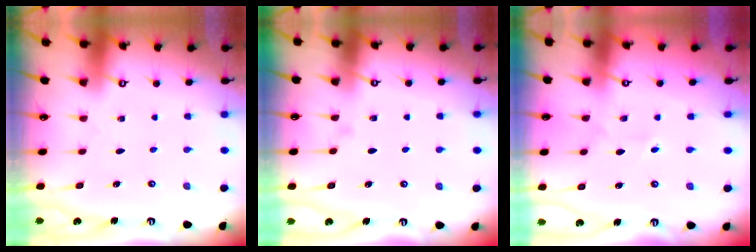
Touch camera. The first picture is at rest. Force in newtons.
{"total": 0.0}
{"total": 2.1, "press": 2.1, "slide": 0.2}